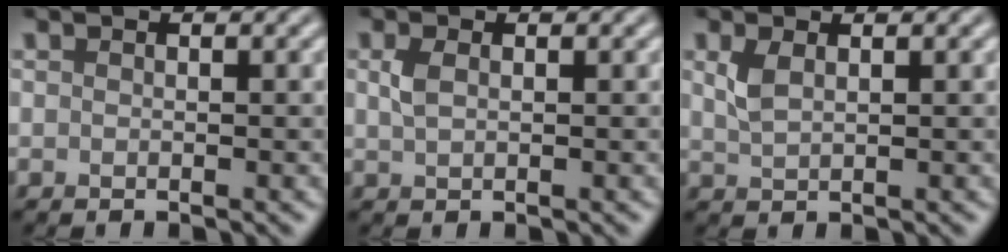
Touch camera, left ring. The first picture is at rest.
{"total": 1.4, "force": [0.5, 0.8, 1.1], "torque": [-0.028, 0.001, 0.010]}
{"total": 1.8, "force": [0.8, 0.8, 1.4], "torque": [-0.034, 0.001, 0.021]}